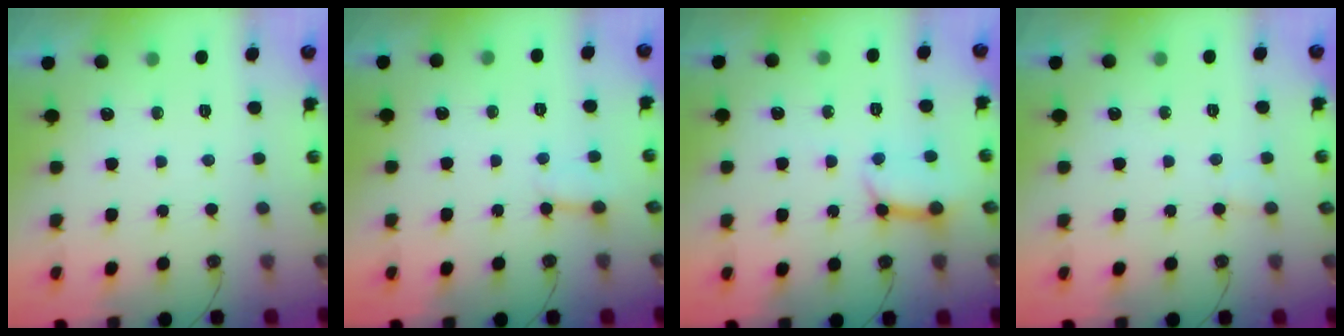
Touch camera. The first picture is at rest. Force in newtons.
{"total": 2.7, "press": 2.7, "slide": 0.3}
{"total": 9.1, "press": 9.1, "slide": 0.9}
{"total": 4.4, "press": 4.4, "slide": 0.4}